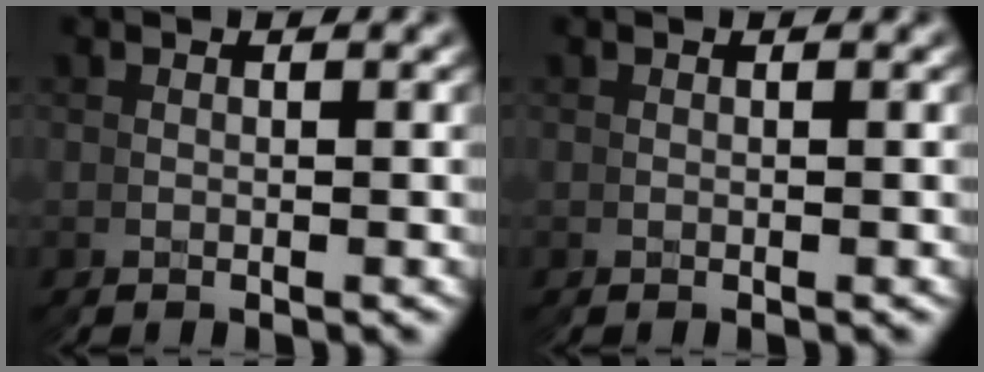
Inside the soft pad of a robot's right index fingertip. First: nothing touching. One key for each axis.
{"total": 0.0}